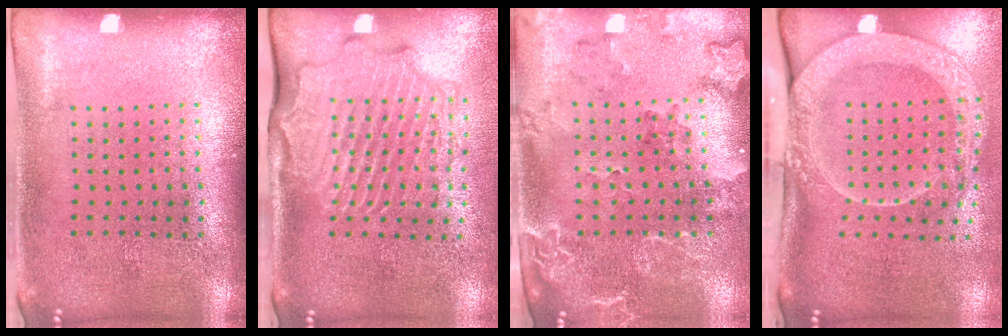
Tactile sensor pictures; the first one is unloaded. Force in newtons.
{"total": 2.6, "press": 2.2, "slide": 1.4}
{"total": 2.1, "press": 2.0, "slide": 0.8}
{"total": 3.0, "press": 2.1, "slide": 2.1}